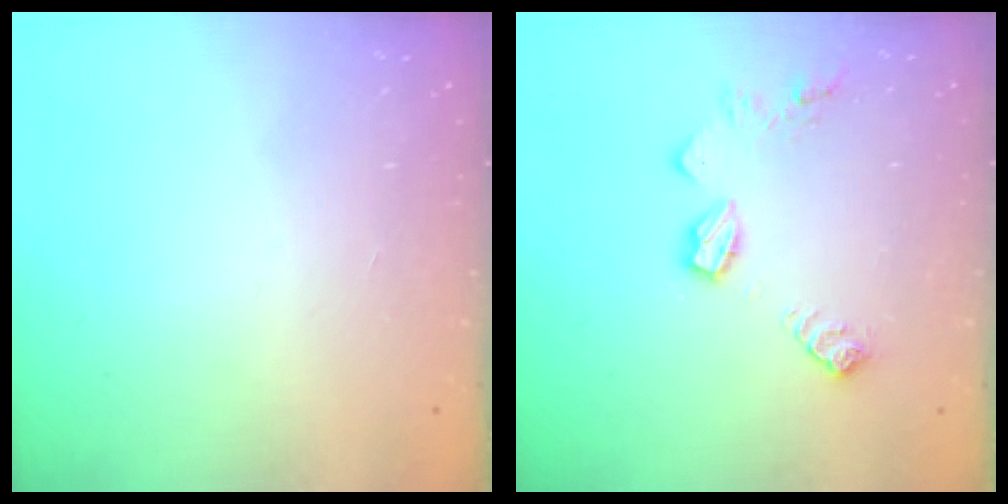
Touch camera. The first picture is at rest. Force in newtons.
{"total": 10.0, "press": 10.0, "slide": 0.6}